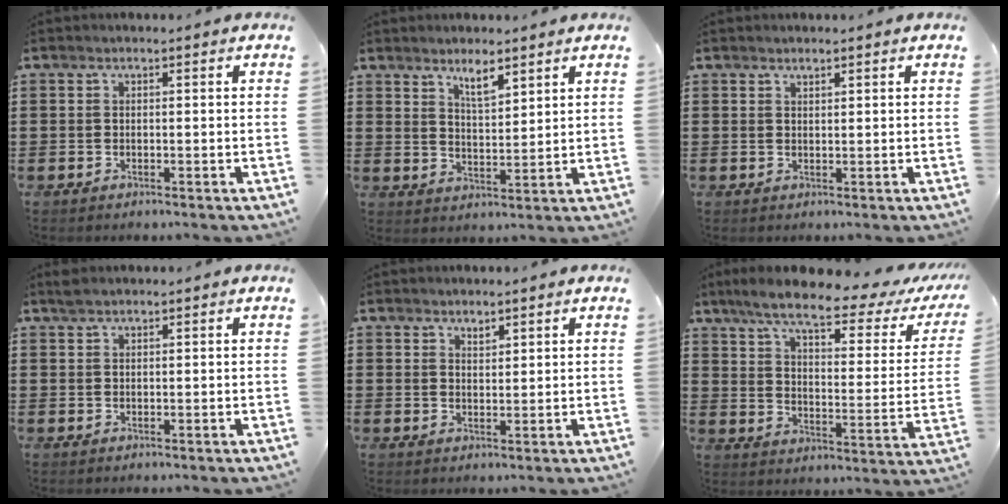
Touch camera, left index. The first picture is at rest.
{"total": 4.3, "force": [3.6, 0.7, 2.3], "torque": [-0.038, -0.010, 0.061]}
{"total": 1.2, "force": [1.1, 0.1, 0.3], "torque": [-0.006, -0.001, 0.023]}
{"total": 1.4, "force": [1.2, 0.4, 0.6], "torque": [-0.015, 0.001, 0.023]}
{"total": 1.6, "force": [1.5, 0.5, 0.4], "torque": [0.000, -0.004, 0.028]}
{"total": 9.3, "force": [6.9, 1.0, 6.2], "torque": [-0.137, -0.034, 0.113]}